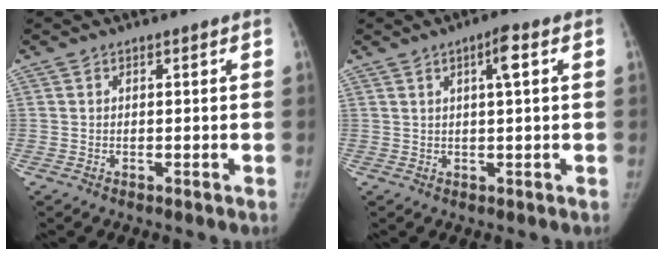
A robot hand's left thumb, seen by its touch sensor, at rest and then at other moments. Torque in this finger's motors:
{"motor_torque": [0.19, 0.02, 0.74, -0.59, 0.21]}